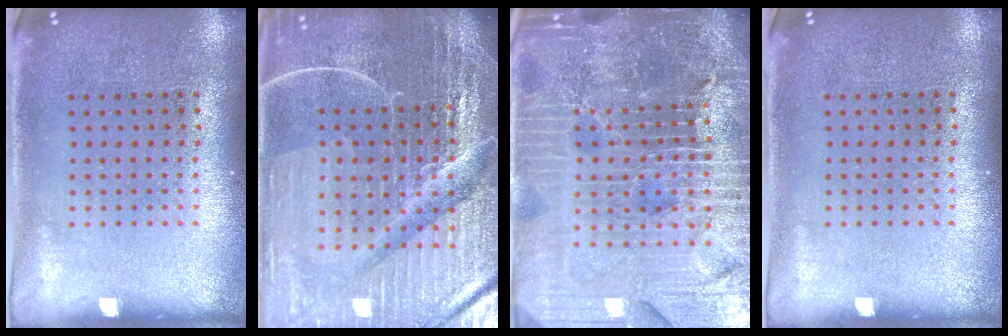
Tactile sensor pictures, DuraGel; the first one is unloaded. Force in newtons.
{"total": 7.0, "press": 6.1, "slide": 3.4}
{"total": 6.7, "press": 5.9, "slide": 3.2}
{"total": 0.0}